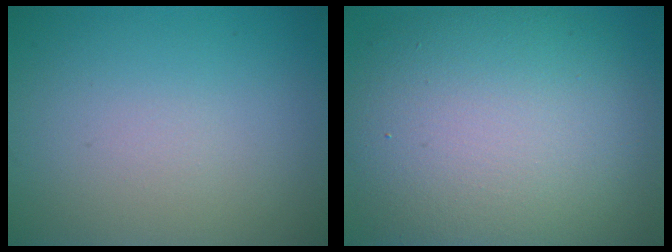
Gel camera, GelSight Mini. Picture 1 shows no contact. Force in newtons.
{"total": 13.0, "press": 12.9, "slide": 1.0}